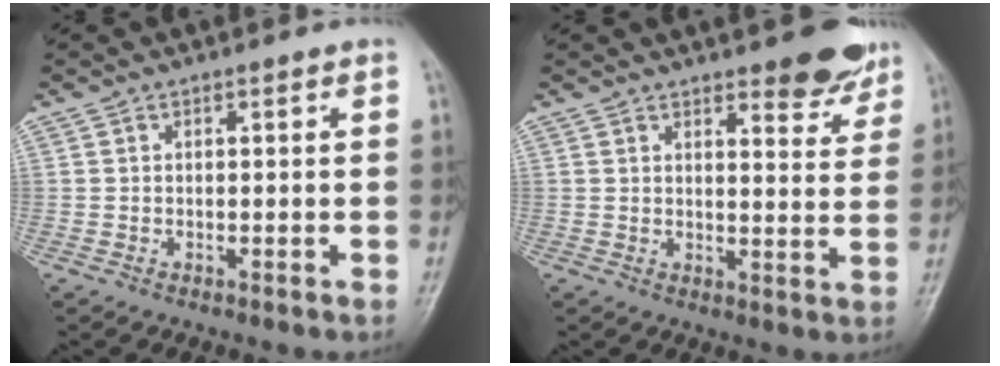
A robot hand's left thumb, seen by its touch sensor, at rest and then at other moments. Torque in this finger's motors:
{"motor_torque": [0.15, 0.04, 0.04, 0.04, 0.05]}